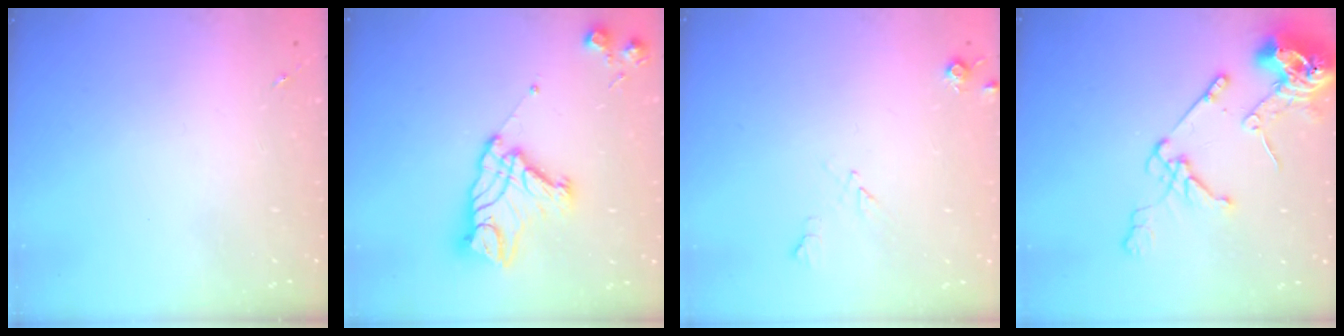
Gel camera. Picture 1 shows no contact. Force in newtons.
{"total": 15.7, "press": 15.6, "slide": 1.3}
{"total": 5.8, "press": 5.8, "slide": 0.8}
{"total": 15.7, "press": 15.6, "slide": 2.0}